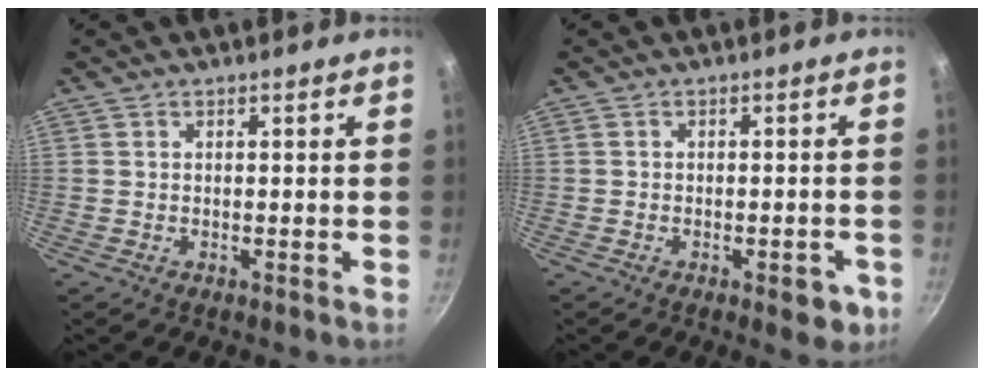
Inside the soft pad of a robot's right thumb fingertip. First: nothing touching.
{"total": 4.6, "force": [-2.0, 2.2, 3.5], "torque": [-0.026, 0.013, -0.019]}